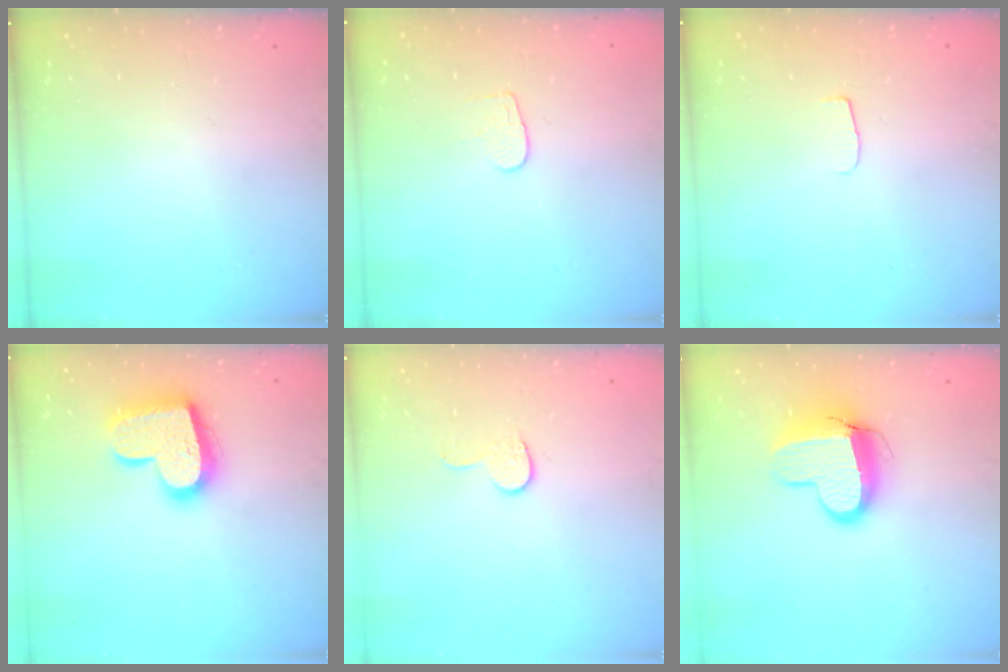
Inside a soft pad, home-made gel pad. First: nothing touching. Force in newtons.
{"total": 4.6, "press": 4.6, "slide": 0.2}
{"total": 4.5, "press": 4.4, "slide": 0.5}
{"total": 18.0, "press": 18.0, "slide": 1.1}
{"total": 5.4, "press": 5.4, "slide": 0.5}
{"total": 11.6, "press": 11.6, "slide": 0.6}